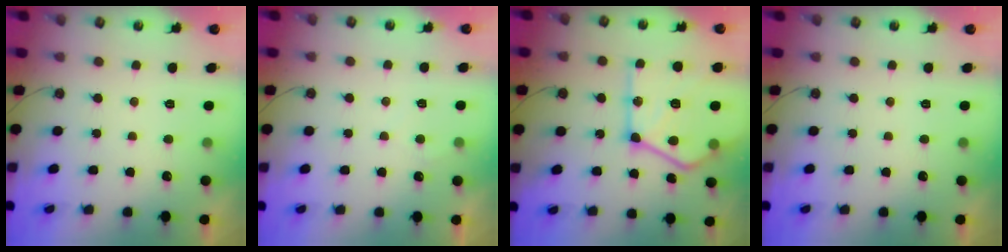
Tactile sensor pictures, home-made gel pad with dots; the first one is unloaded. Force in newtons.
{"total": 2.2, "press": 2.2, "slide": 0.3}
{"total": 26.3, "press": 26.1, "slide": 3.0}
{"total": 0.0}